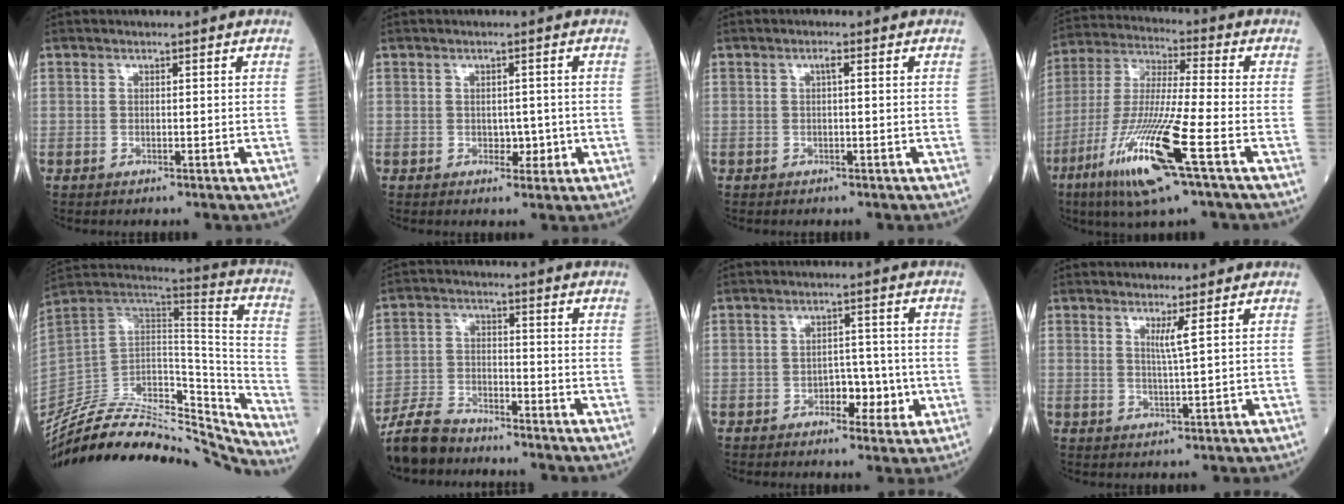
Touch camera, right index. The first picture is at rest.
{"total": 2.3, "force": [-0.3, 1.6, 1.6], "torque": [-0.013, 0.003, -0.001]}
{"total": 1.0, "force": [0.3, 0.1, 0.9], "torque": [-0.020, 0.002, 0.003]}
{"total": 16.9, "force": [-7.8, 0.5, 15.0], "torque": [-0.323, -0.032, -0.147]}
{"total": 32.3, "force": [-29.6, 5.9, 11.4], "torque": [-0.160, -0.002, -0.441]}
{"total": 8.0, "force": [-7.4, 2.2, 2.0], "torque": [-0.047, -0.013, -0.142]}
{"total": 4.3, "force": [-1.4, 2.6, 3.2], "torque": [-0.035, 0.009, -0.018]}
{"total": 2.4, "force": [1.1, -0.7, 2.0], "torque": [-0.039, -0.010, 0.022]}